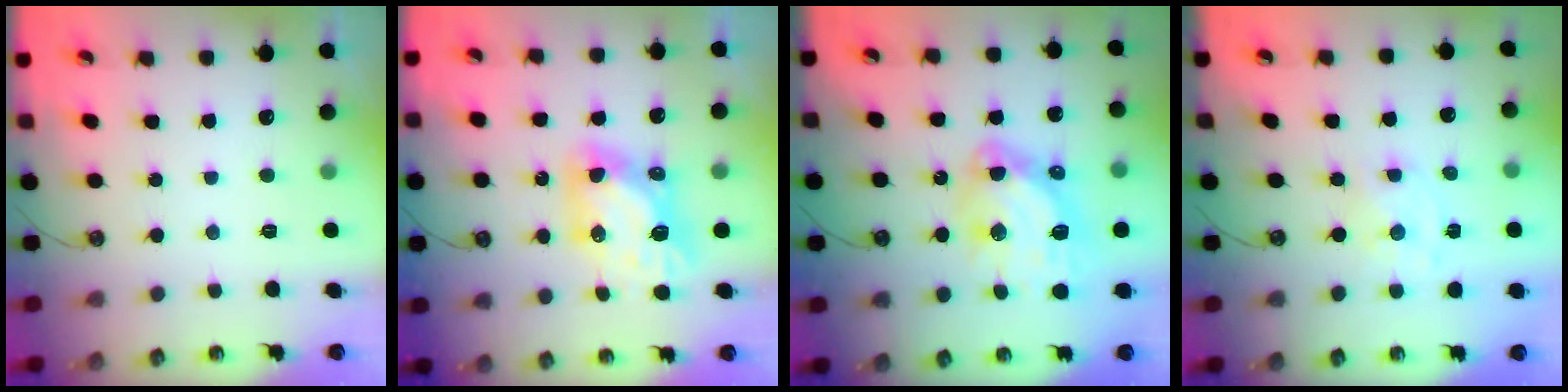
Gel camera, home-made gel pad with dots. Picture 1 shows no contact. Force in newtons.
{"total": 10.4, "press": 10.3, "slide": 1.0}
{"total": 14.6, "press": 14.5, "slide": 1.5}
{"total": 1.6, "press": 1.6, "slide": 0.3}